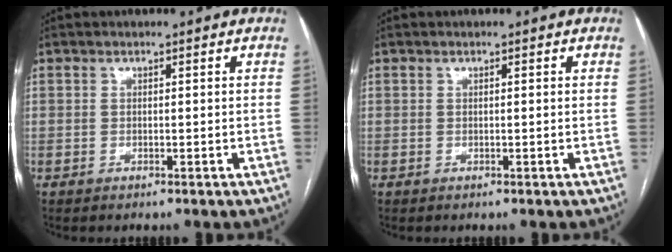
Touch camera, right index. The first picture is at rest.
{"total": 0.0}